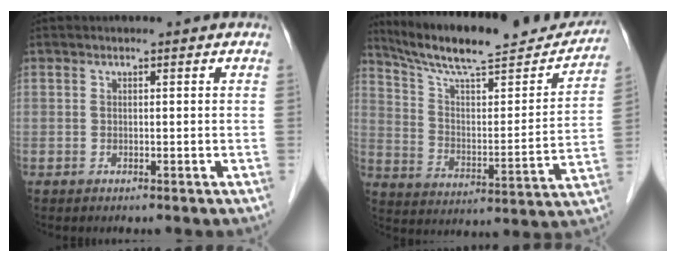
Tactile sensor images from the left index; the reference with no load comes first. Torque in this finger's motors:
{"motor_torque": [-0.26, -1.04, 0.33, 0.12]}